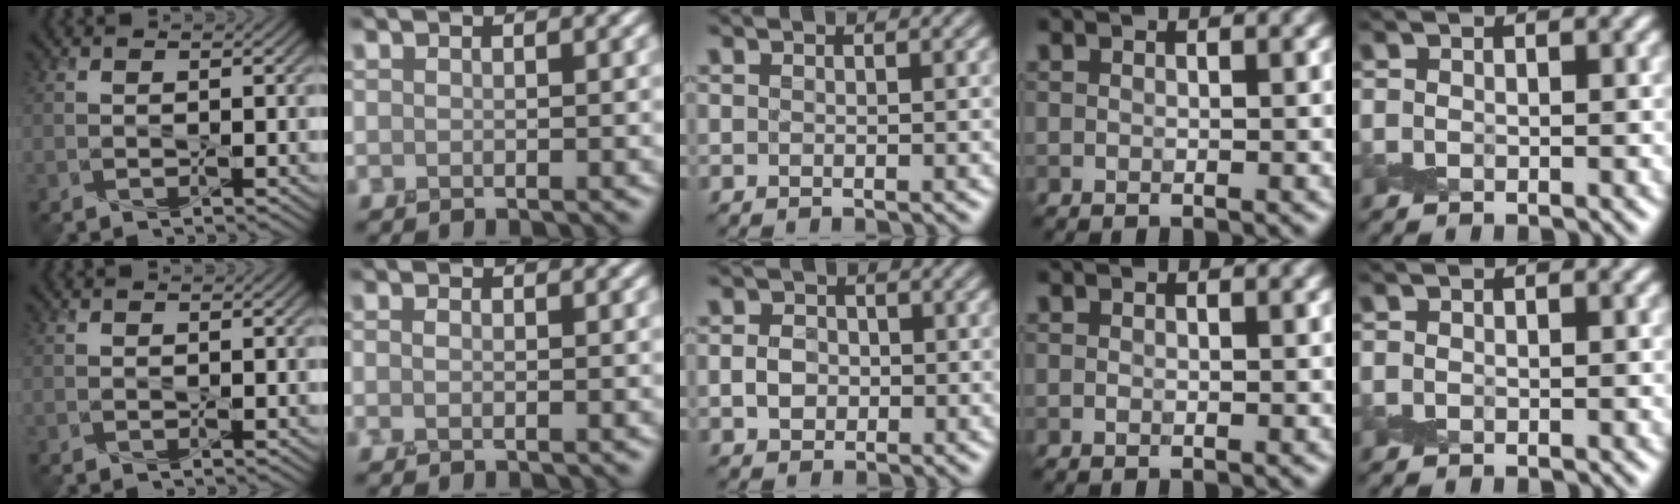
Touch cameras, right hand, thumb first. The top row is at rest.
{"index": {"total": 1.1, "force": [-0.3, 0.4, 0.9], "torque": [-0.022, -0.002, -0.010]}, "middle": {"total": 2.1, "force": [-0.4, 1.7, 1.1], "torque": [-0.020, 0.001, -0.011]}}